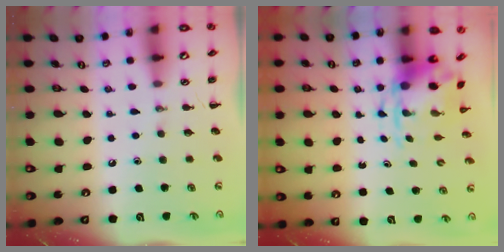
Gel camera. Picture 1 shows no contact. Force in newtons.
{"total": 3.8, "press": 3.7, "slide": 0.9}